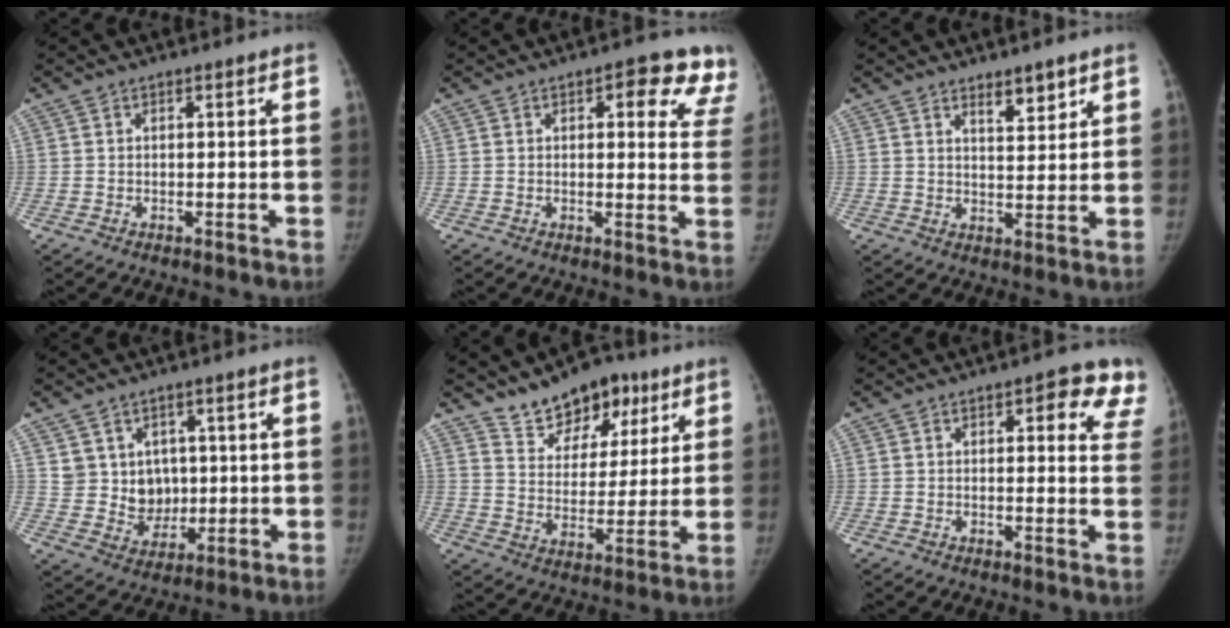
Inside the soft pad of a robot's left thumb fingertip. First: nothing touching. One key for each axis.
{"total": 11.9, "fx": 6.6, "fy": 5.0, "fz": 8.5, "tx": -0.052, "ty": -0.024, "tz": 0.057}
{"total": 4.5, "fx": 3.3, "fy": 1.5, "fz": 2.7, "tx": -0.026, "ty": -0.027, "tz": 0.052}
{"total": 7.5, "fx": 2.0, "fy": 6.8, "fz": 2.3, "tx": 0.003, "ty": -0.011, "tz": 0.045}
{"total": 12.9, "fx": 8.8, "fy": 7.6, "fz": 5.6, "tx": -0.041, "ty": -0.043, "tz": 0.147}
{"total": 10.1, "fx": 5.4, "fy": 4.0, "fz": 7.5, "tx": -0.046, "ty": -0.018, "tz": 0.047}